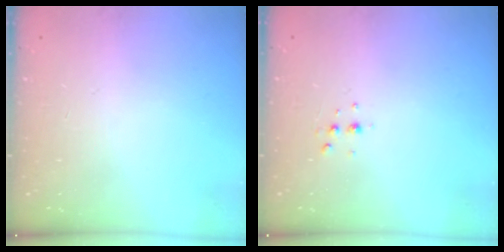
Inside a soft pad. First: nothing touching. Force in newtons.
{"total": 3.1, "press": 3.1, "slide": 0.6}